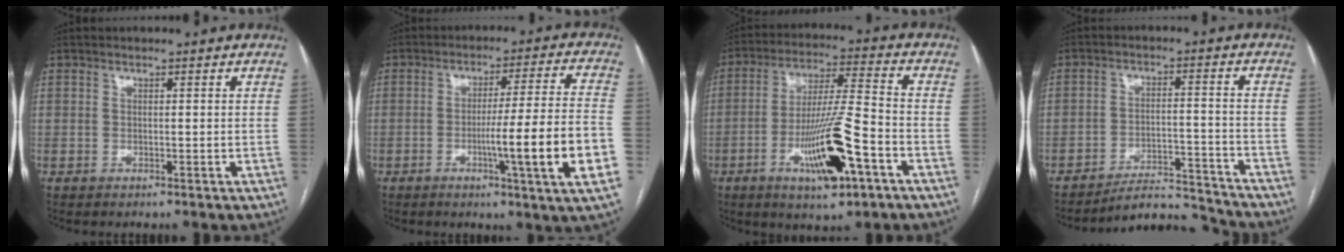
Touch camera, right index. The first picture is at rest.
{"total": 14.3, "force": [-4.0, -1.4, 13.6], "torque": [-0.210, -0.013, -0.066]}
{"total": 14.0, "force": [-5.9, 1.7, 12.5], "torque": [-0.232, -0.007, -0.097]}
{"total": 8.7, "force": [-8.7, 0.1, -0.6], "torque": [0.012, 0.026, -0.137]}